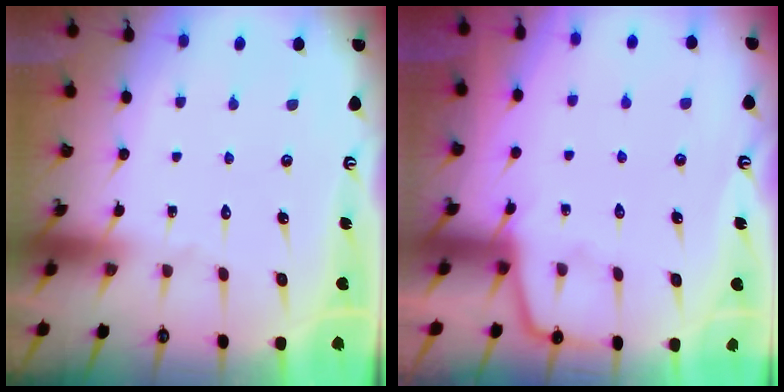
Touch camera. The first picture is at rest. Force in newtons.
{"total": 3.0, "press": 3.0, "slide": 0.3}